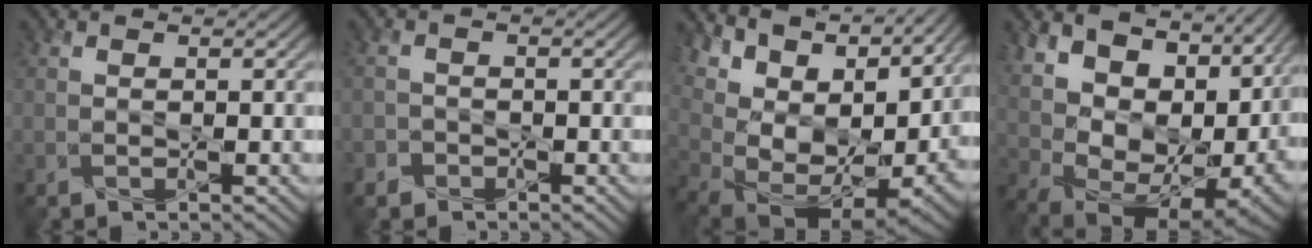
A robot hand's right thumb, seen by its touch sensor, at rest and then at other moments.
{"total": 1.8, "force": [-1.5, 1.0, -0.2], "torque": [0.012, 0.001, -0.031]}
{"total": 16.7, "force": [8.1, 9.6, 11.0], "torque": [-0.207, 0.035, 0.162]}
{"total": 19.1, "force": [6.3, 12.8, 12.7], "torque": [-0.220, 0.031, 0.144]}